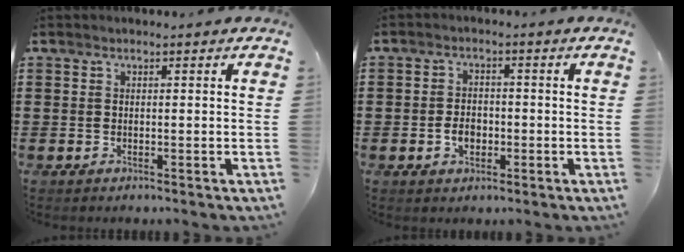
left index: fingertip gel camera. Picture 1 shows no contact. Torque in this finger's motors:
{"motor_torque": [1.07, 1.07, 0.35, 0.04]}